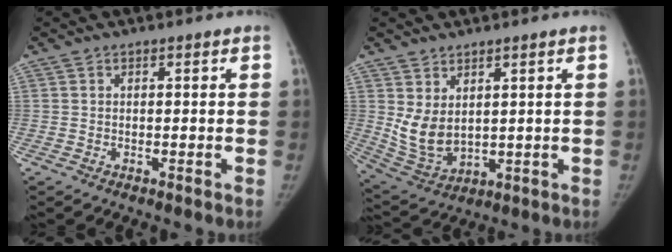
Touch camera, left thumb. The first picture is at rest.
{"total": 7.8, "force": [2.3, 4.8, 5.7], "torque": [-0.097, -0.023, 0.069]}